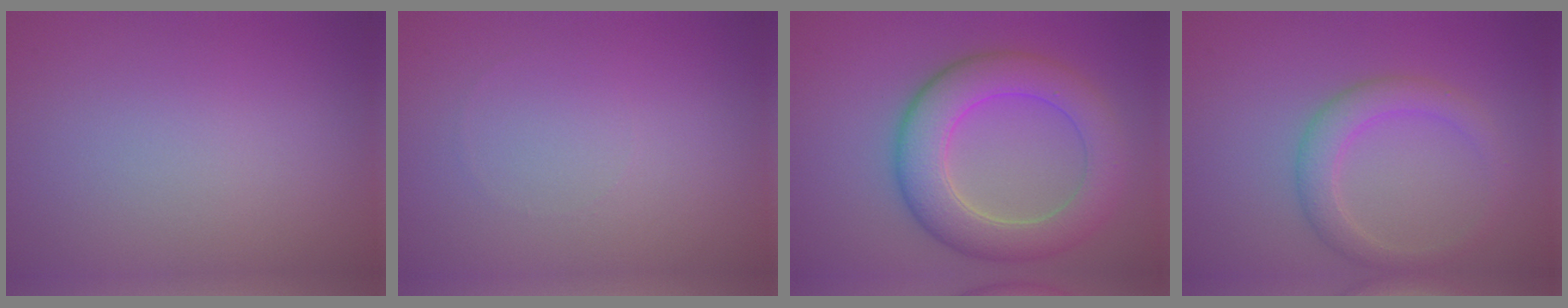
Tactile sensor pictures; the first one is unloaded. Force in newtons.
{"total": 0.0}
{"total": 6.9, "press": 6.9, "slide": 0.1}
{"total": 3.0, "press": 3.0, "slide": 0.1}